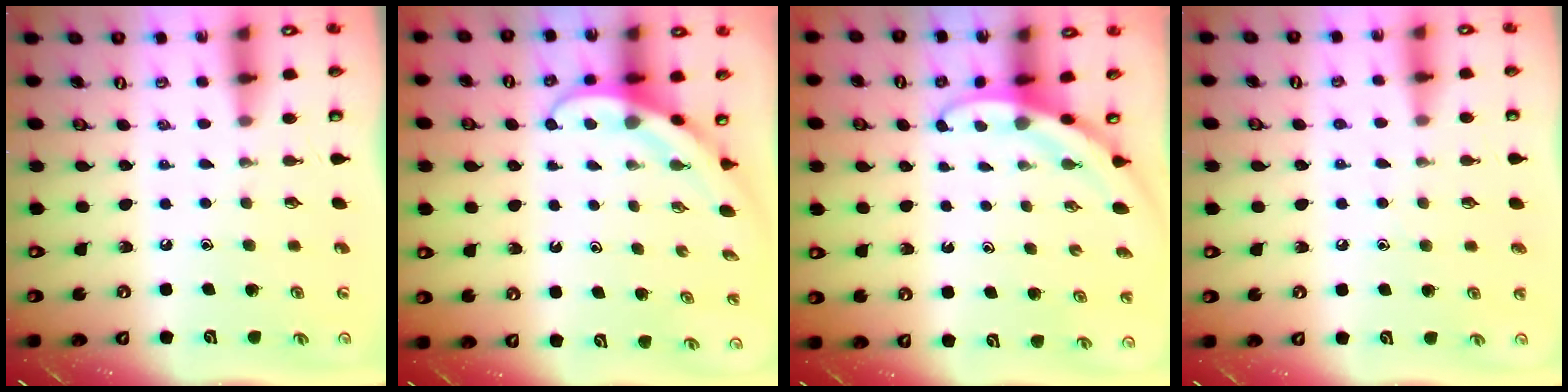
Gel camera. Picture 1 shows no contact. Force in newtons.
{"total": 4.0, "press": 4.0, "slide": 0.3}
{"total": 3.3, "press": 3.3, "slide": 0.1}
{"total": 4.8, "press": 4.8, "slide": 0.6}